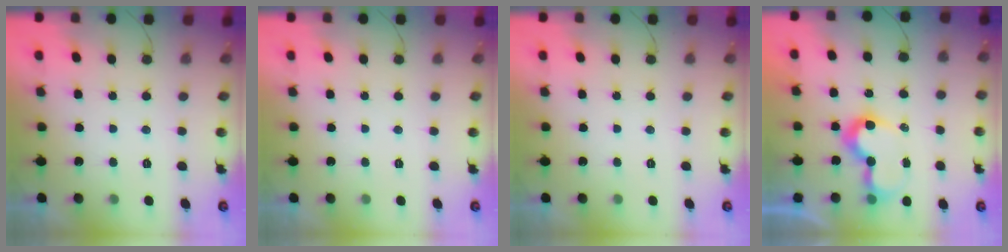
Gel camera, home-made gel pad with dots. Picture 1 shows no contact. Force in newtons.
{"total": 0.0}
{"total": 0.0}
{"total": 10.4, "press": 10.4, "slide": 0.5}